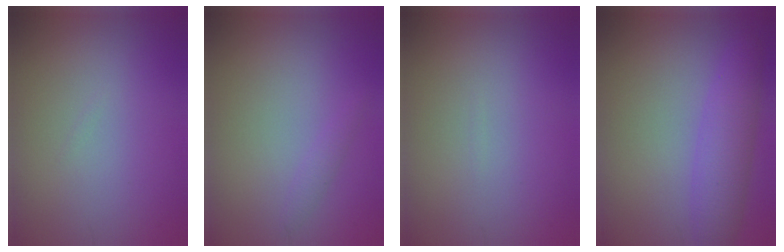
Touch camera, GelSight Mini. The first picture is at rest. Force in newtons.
{"total": 0.8, "press": 0.8, "slide": 0.1}
{"total": 0.0}
{"total": 4.3, "press": 4.3, "slide": 0.1}